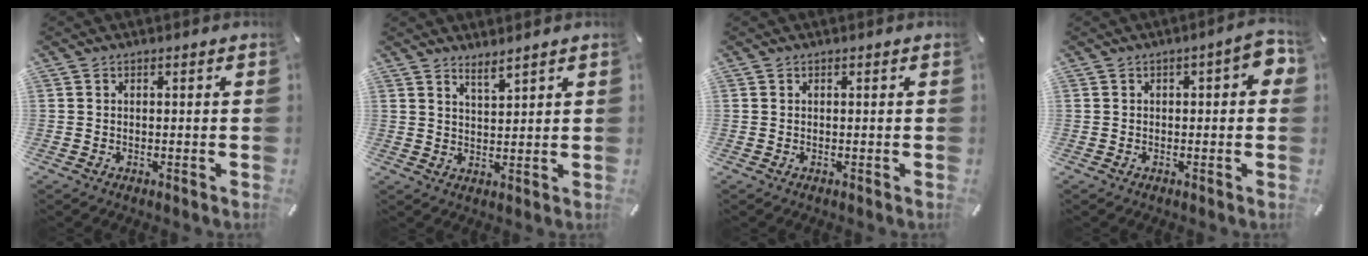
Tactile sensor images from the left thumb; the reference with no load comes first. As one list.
[{"total": 3.2, "force": [3.0, 0.1, 1.0], "torque": [-0.023, -0.018, 0.055]}, {"total": 0.0}, {"total": 5.4, "force": [0.2, 2.3, 4.9], "torque": [-0.063, 0.006, 0.000]}]